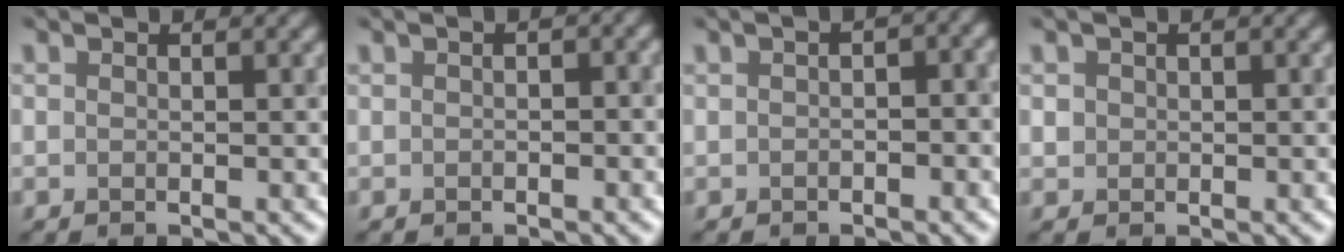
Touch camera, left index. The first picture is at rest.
{"total": 1.8, "force": [0.1, 0.8, 1.5], "torque": [-0.018, 0.003, -0.002]}
{"total": 3.4, "force": [0.1, 1.9, 2.9], "torque": [-0.022, 0.008, -0.006]}
{"total": 0.8, "force": [0.1, 0.8, 0.2], "torque": [0.003, -0.002, 0.001]}